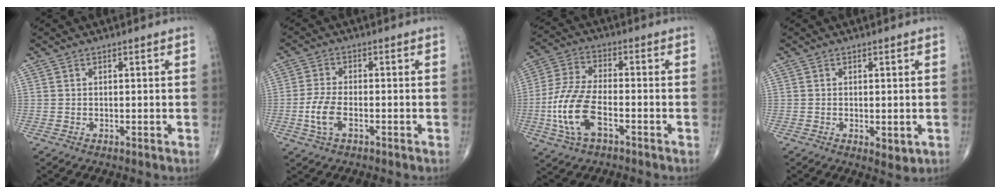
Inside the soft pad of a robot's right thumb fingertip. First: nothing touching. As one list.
[{"total": 5.5, "force": [-1.8, 2.7, 4.4], "torque": [-0.098, 0.010, -0.034]}, {"total": 12.1, "force": [-4.0, 5.7, 9.9], "torque": [-0.214, 0.020, -0.078]}, {"total": 2.8, "force": [-0.5, 1.3, 2.4], "torque": [-0.030, -0.008, -0.003]}]